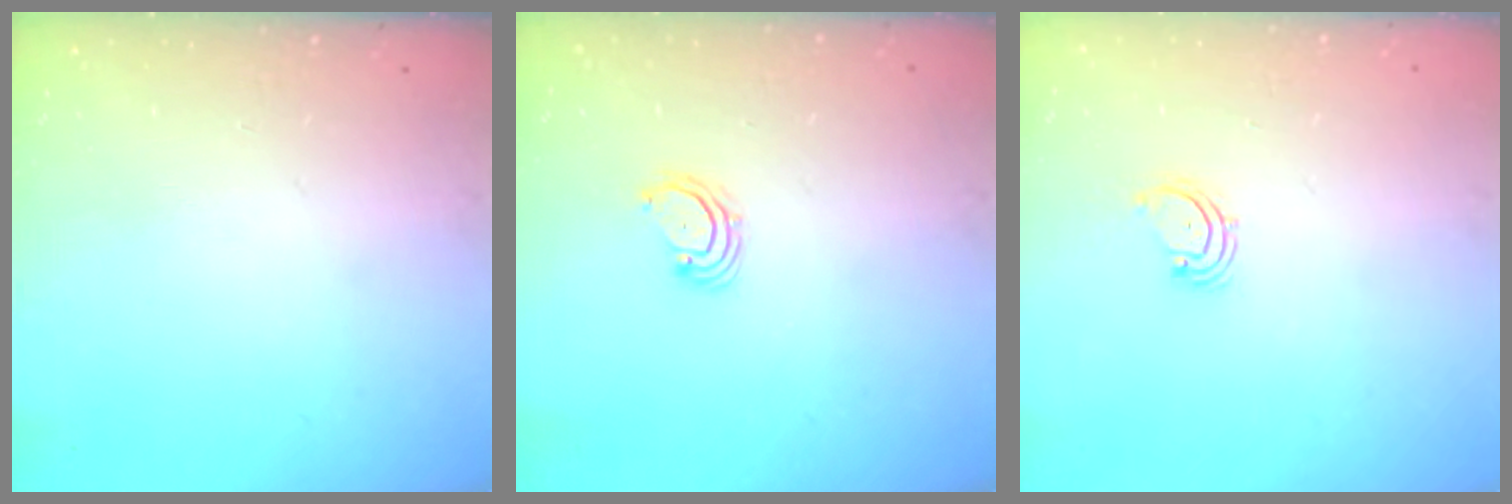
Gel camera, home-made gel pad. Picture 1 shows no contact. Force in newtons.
{"total": 2.7, "press": 2.7, "slide": 0.3}
{"total": 2.1, "press": 2.1, "slide": 0.3}